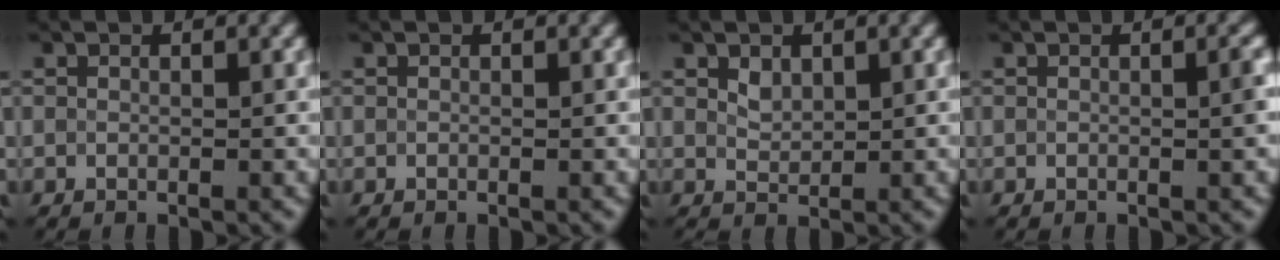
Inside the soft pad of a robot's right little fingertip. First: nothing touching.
{"total": 0.0}
{"total": 1.3, "force": [0.8, 0.7, 0.6], "torque": [-0.014, 0.000, 0.019]}
{"total": 0.9, "force": [-0.1, 0.1, 0.8], "torque": [-0.014, 0.001, 0.001]}